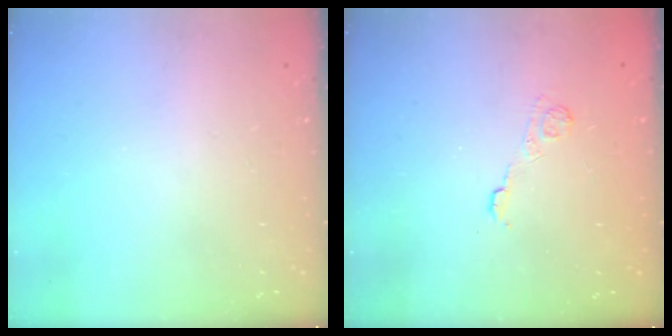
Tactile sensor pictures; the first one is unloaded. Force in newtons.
{"total": 3.0, "press": 2.7, "slide": 1.3}